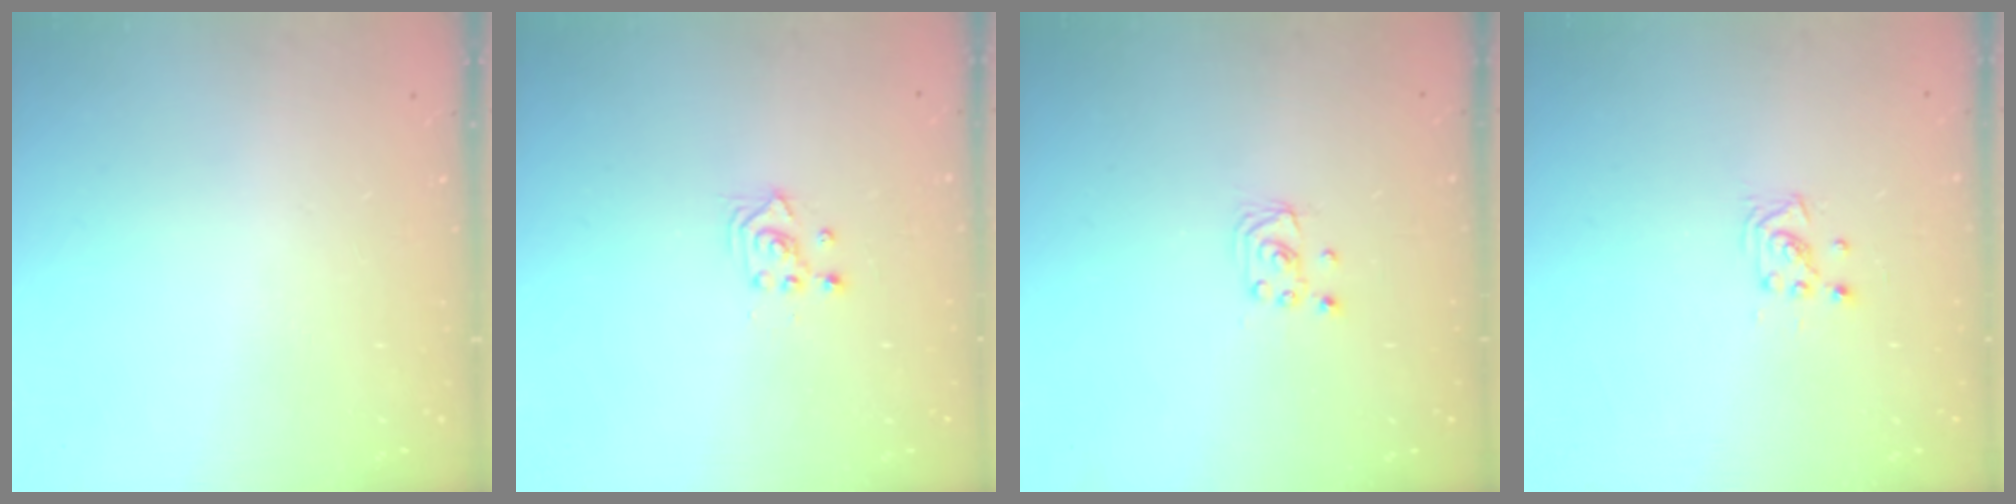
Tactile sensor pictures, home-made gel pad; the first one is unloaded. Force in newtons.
{"total": 2.3, "press": 2.3, "slide": 0.3}
{"total": 2.0, "press": 2.0, "slide": 0.2}
{"total": 2.9, "press": 2.9, "slide": 0.3}